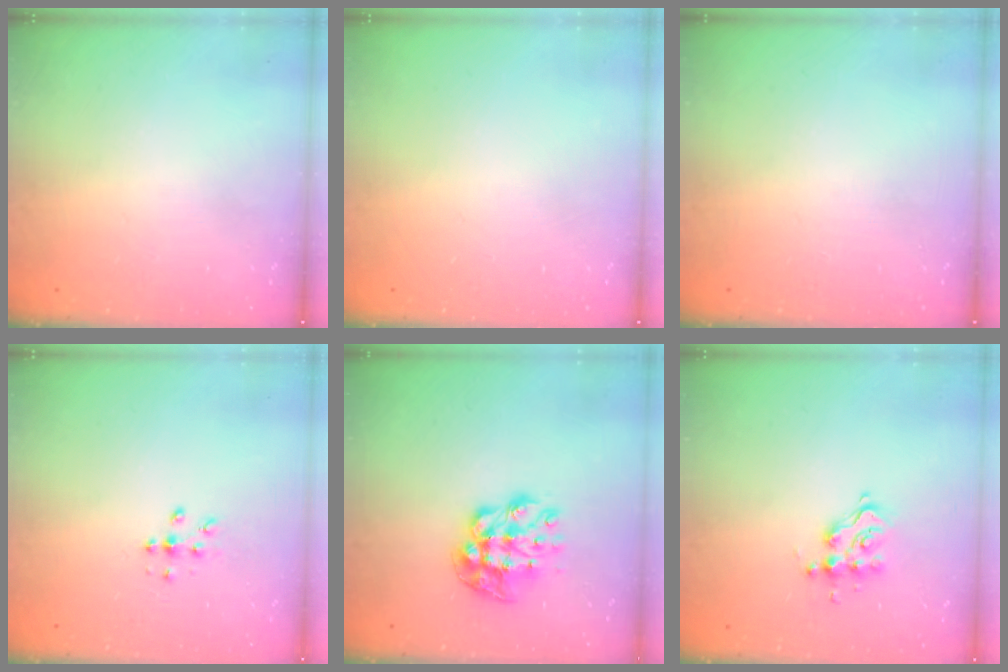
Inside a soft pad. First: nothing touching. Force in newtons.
{"total": 0.0}
{"total": 0.0}
{"total": 5.5, "press": 5.4, "slide": 1.1}
{"total": 10.8, "press": 10.8, "slide": 0.7}
{"total": 8.0, "press": 7.9, "slide": 0.7}